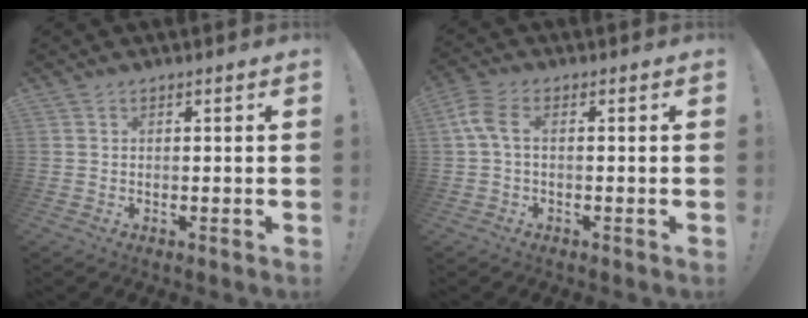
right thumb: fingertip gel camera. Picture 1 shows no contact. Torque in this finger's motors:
{"motor_torque": [0.17, 0.09, 0.61, -0.01, 0.21]}